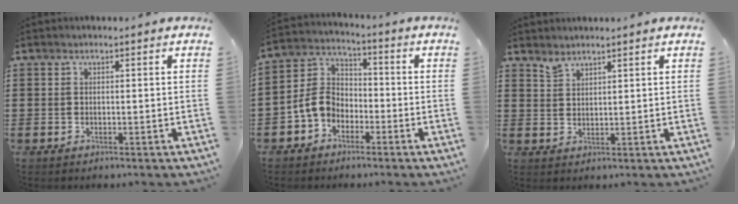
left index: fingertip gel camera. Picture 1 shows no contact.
{"total": 6.3, "force": [-2.6, 4.8, 3.1], "torque": [-0.098, 0.003, -0.063]}
{"total": 2.1, "force": [2.0, 0.5, 0.3], "torque": [-0.010, 0.000, 0.040]}